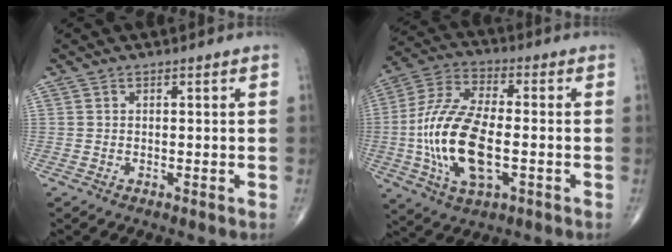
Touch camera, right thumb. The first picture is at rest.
{"total": 17.9, "force": [-2.8, 8.3, 15.6], "torque": [-0.325, 0.016, -0.051]}